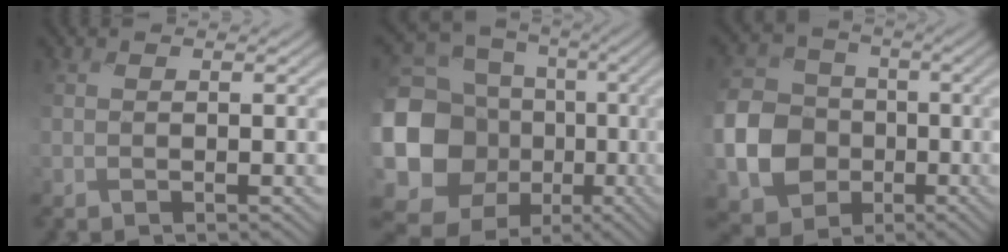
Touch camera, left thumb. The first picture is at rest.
{"total": 19.5, "force": [-2.4, 17.1, 9.1], "torque": [-0.239, -0.026, -0.054]}
{"total": 11.1, "force": [-2.9, 9.7, 4.6], "torque": [-0.147, -0.031, -0.073]}